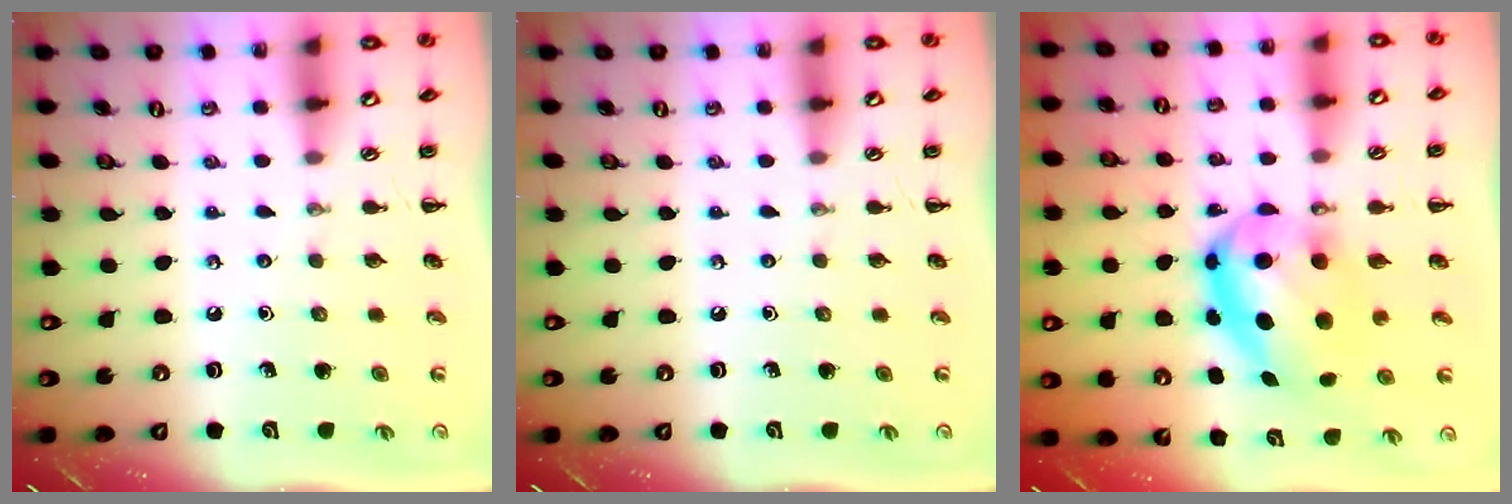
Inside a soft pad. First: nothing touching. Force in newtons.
{"total": 0.0}
{"total": 10.0, "press": 9.8, "slide": 2.2}